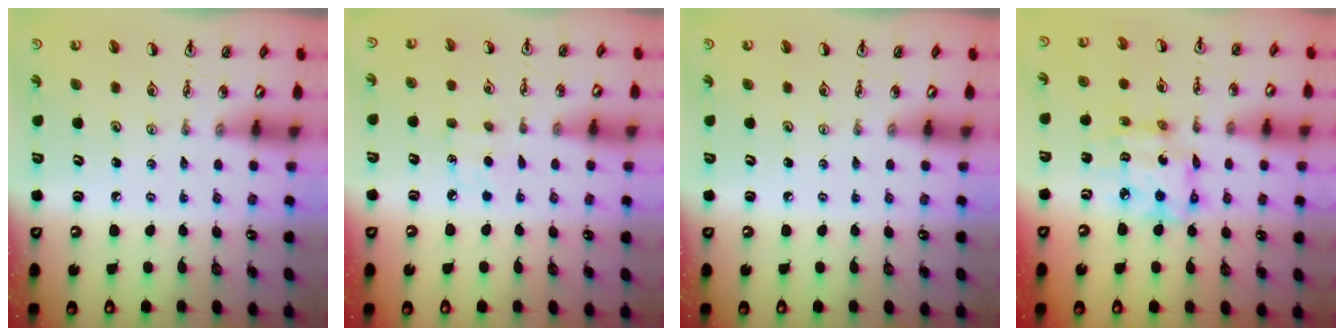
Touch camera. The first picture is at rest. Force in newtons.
{"total": 4.5, "press": 4.4, "slide": 0.5}
{"total": 0.0}
{"total": 12.4, "press": 12.3, "slide": 1.1}